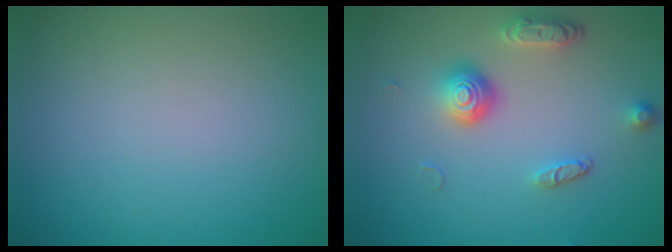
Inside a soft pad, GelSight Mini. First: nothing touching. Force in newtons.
{"total": 3.7, "press": 2.8, "slide": 2.4}